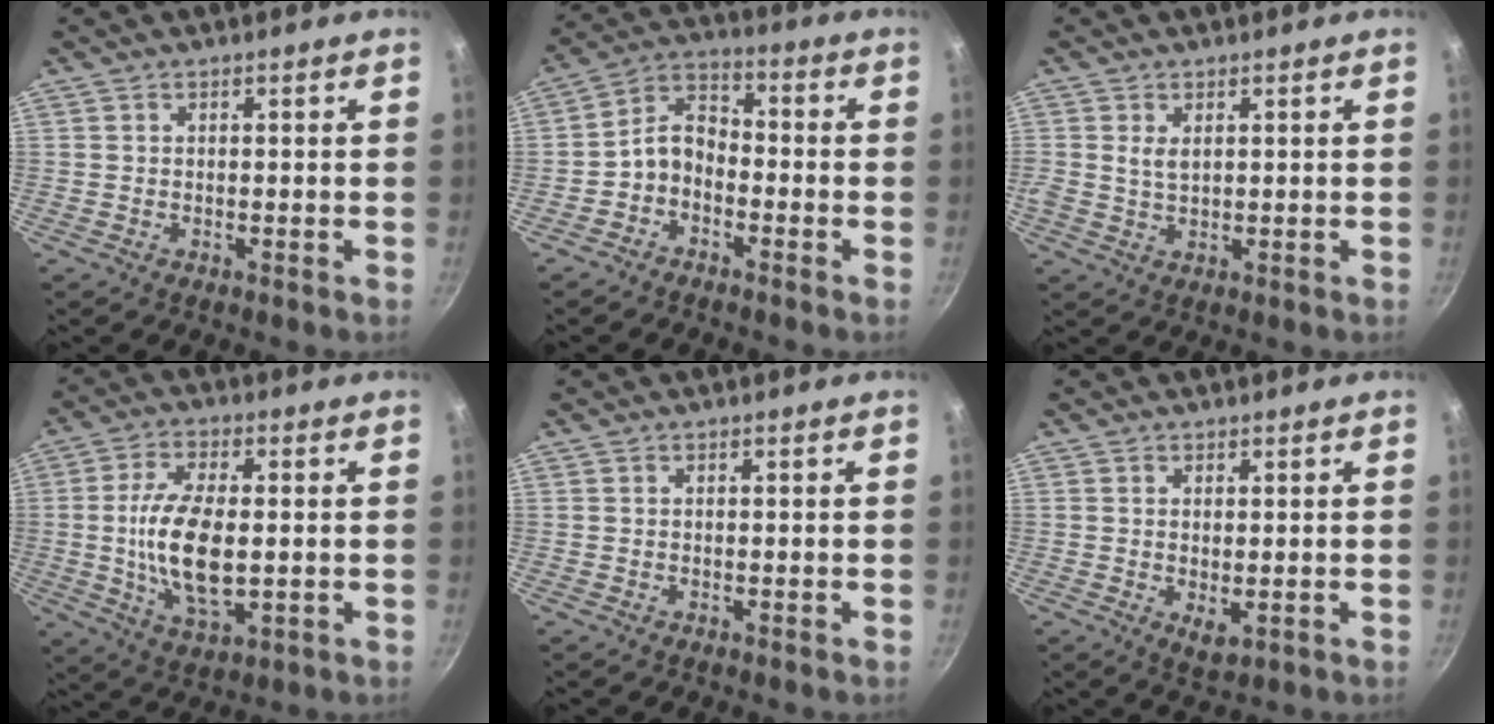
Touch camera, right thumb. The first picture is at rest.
{"total": 6.8, "force": [-2.7, 4.8, 4.0], "torque": [-0.061, 0.048, -0.064]}
{"total": 2.8, "force": [0.9, 1.7, 2.0], "torque": [-0.035, -0.006, 0.019]}
{"total": 13.6, "force": [-0.3, 6.5, 12.0], "torque": [-0.228, -0.004, -0.006]}
{"total": 0.0}
{"total": 3.2, "force": [-0.1, 1.5, 2.8], "torque": [-0.045, -0.013, 0.001]}